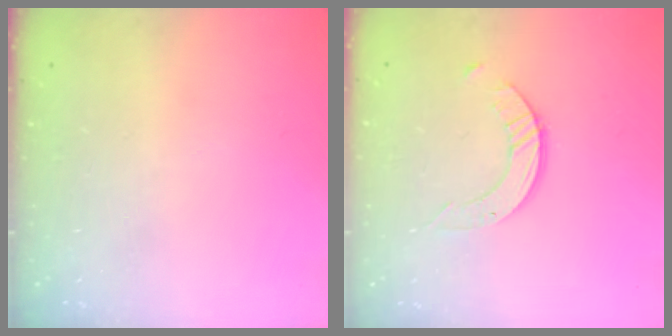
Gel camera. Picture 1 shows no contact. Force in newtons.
{"total": 2.4, "press": 2.4, "slide": 0.3}